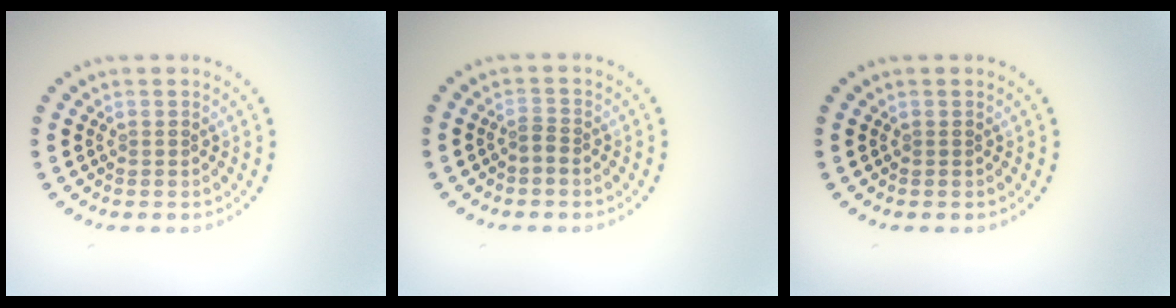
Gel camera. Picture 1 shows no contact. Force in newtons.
{"total": 1.1, "press": 0.9, "slide": 0.7}
{"total": 0.0}